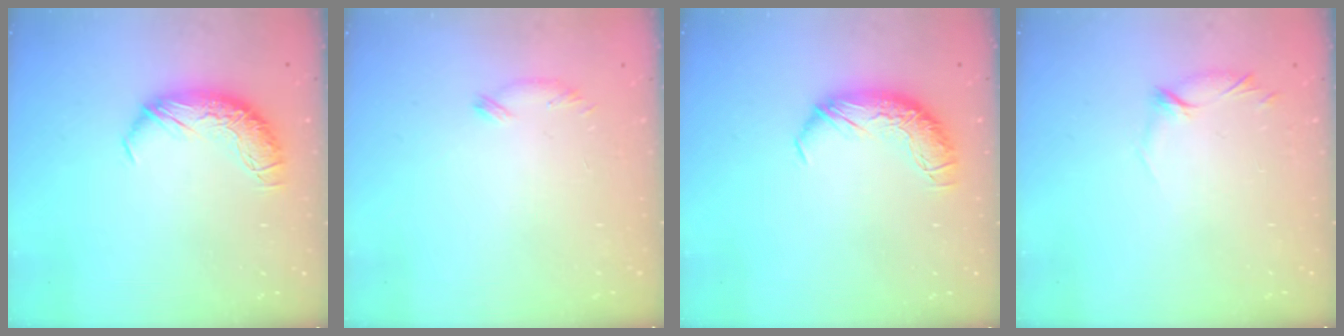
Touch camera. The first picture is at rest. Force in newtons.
{"total": 7.2, "press": 7.2, "slide": 0.5}
{"total": 0.0}
{"total": 6.4, "press": 6.3, "slide": 1.0}